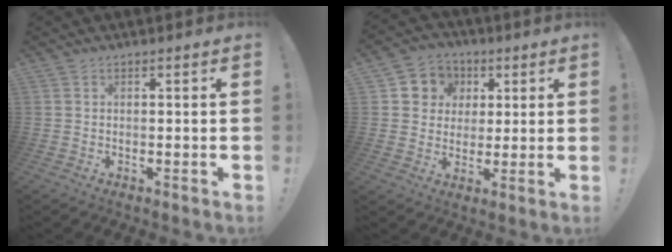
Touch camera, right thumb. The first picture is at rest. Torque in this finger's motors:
{"motor_torque": [0.06, 0.04, 0.45, 0.13, -0.03]}